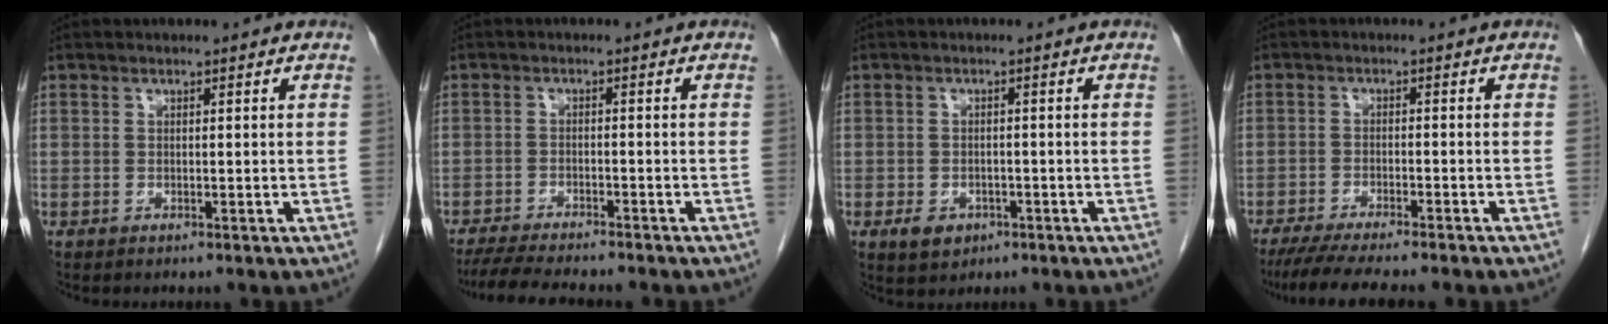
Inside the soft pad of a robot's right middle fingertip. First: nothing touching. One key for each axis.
{"total": 9.4, "fx": -8.3, "fy": 0.9, "fz": 4.4, "tx": -0.069, "ty": -0.019, "tz": -0.127}
{"total": 3.6, "fx": -1.9, "fy": 2.6, "fz": 1.7, "tx": -0.029, "ty": 0.000, "tz": -0.019}
{"total": 9.6, "fx": -8.1, "fy": 0.2, "fz": 5.1, "tx": -0.069, "ty": -0.022, "tz": -0.125}